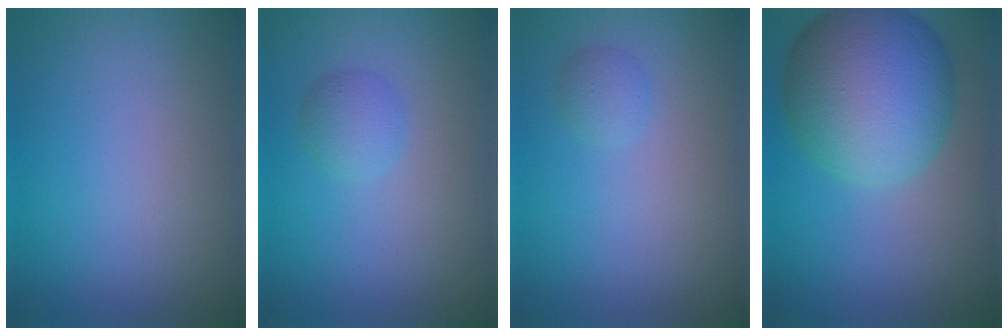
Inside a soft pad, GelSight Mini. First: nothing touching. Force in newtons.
{"total": 1.7, "press": 1.7, "slide": 0.0}
{"total": 1.1, "press": 1.1, "slide": 0.1}
{"total": 11.3, "press": 11.3, "slide": 0.3}